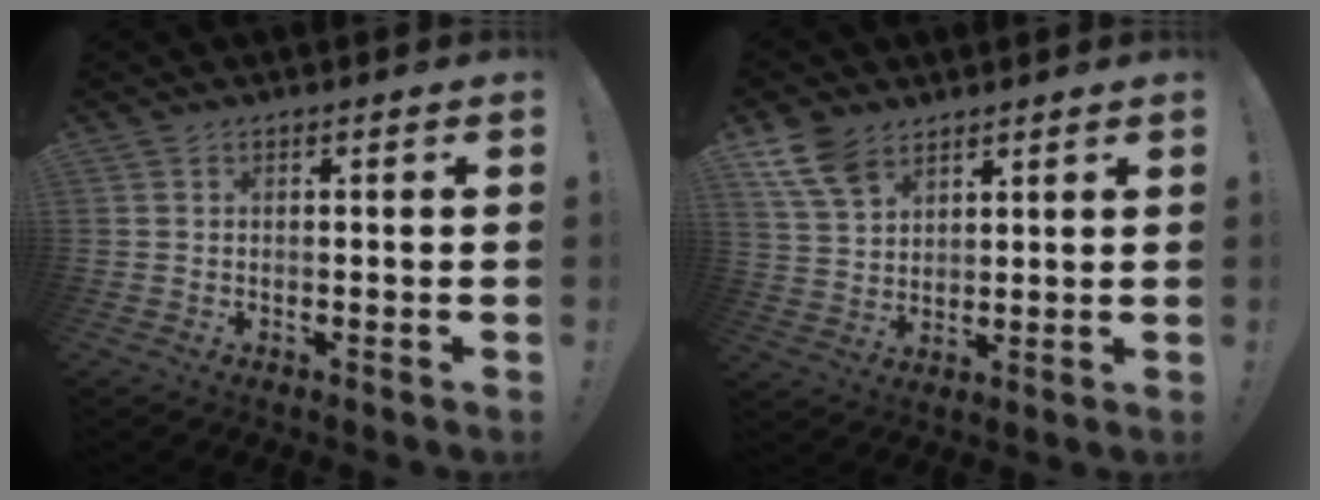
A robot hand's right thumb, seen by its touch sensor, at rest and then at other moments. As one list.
[{"total": 10.0, "force": [6.7, 6.0, 4.4], "torque": [-0.084, -0.029, 0.133]}]